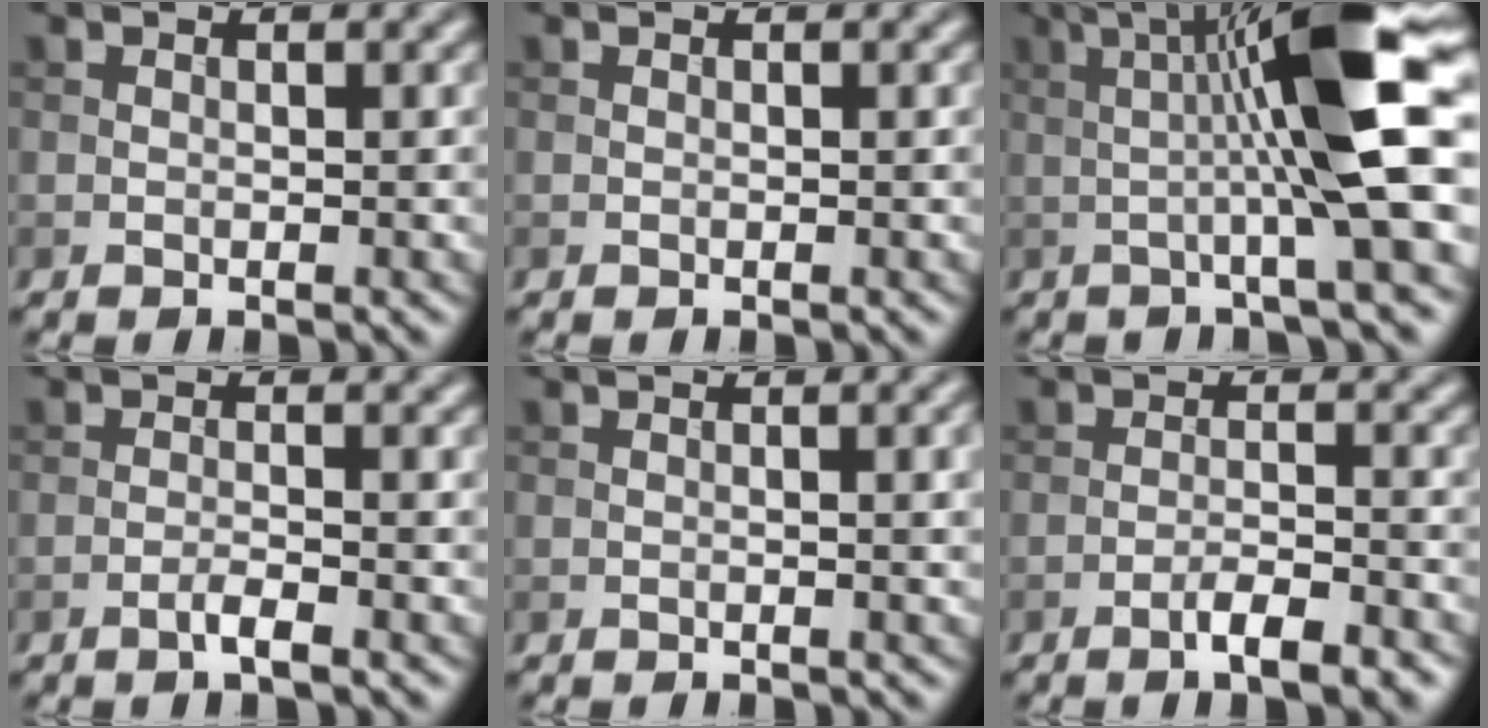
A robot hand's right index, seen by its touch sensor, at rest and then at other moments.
{"total": 0.0}
{"total": 10.8, "force": [0.8, 1.3, 10.7], "torque": [-0.155, 0.014, 0.010]}
{"total": 1.6, "force": [-0.9, 0.2, 1.3], "torque": [-0.023, 0.005, -0.020]}
{"total": 1.9, "force": [0.0, 0.5, 1.9], "torque": [-0.023, 0.001, -0.002]}
{"total": 3.3, "force": [-2.0, 0.6, 2.5], "torque": [-0.043, 0.005, -0.037]}